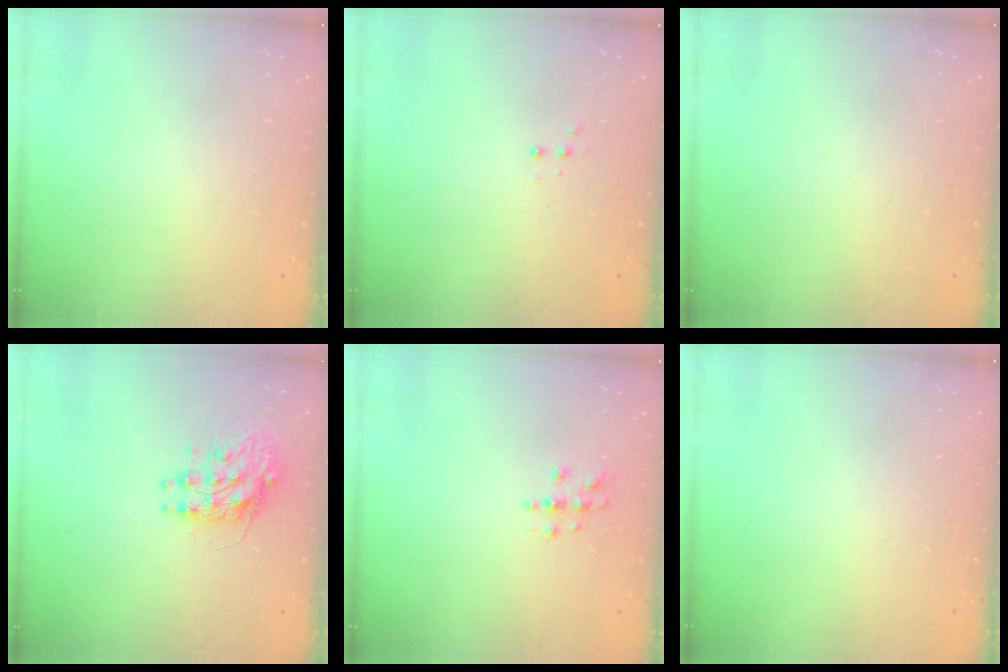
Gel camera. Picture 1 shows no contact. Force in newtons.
{"total": 3.3, "press": 3.2, "slide": 0.7}
{"total": 0.0}
{"total": 10.4, "press": 10.4, "slide": 0.9}
{"total": 3.2, "press": 3.2, "slide": 0.2}
{"total": 0.0}